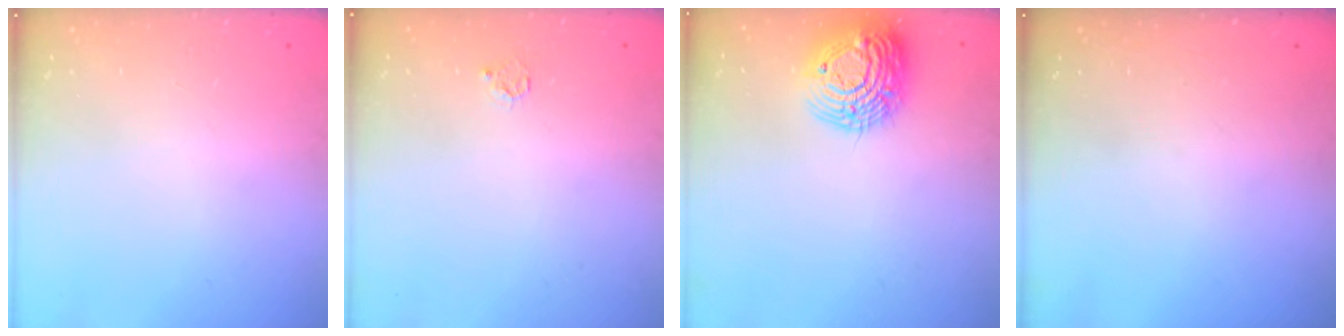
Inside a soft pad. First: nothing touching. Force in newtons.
{"total": 3.3, "press": 3.3, "slide": 0.3}
{"total": 16.8, "press": 16.7, "slide": 1.3}
{"total": 0.0}